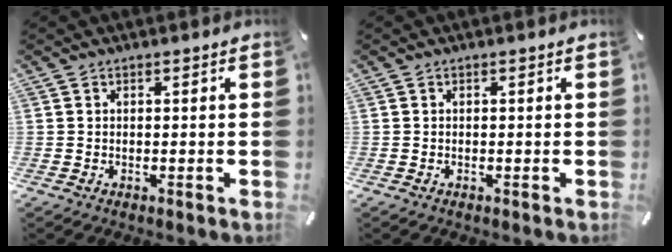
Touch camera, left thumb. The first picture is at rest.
{"total": 0.0}